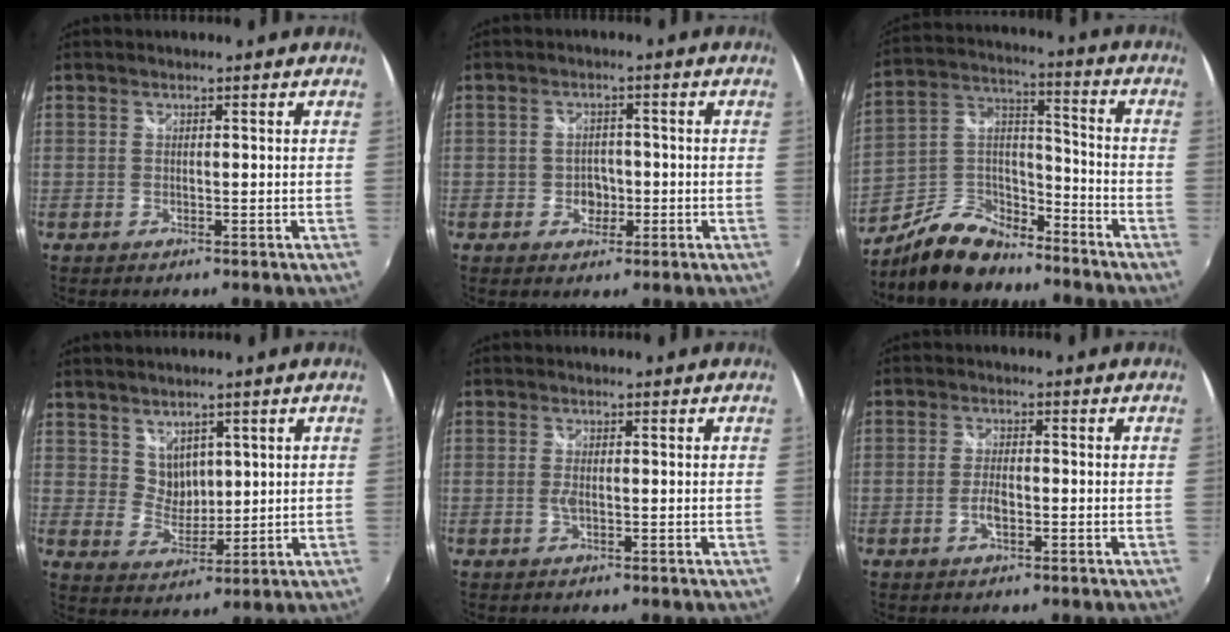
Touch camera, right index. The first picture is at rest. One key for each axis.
{"total": 3.5, "fx": -0.9, "fy": 3.0, "fz": 1.5, "tx": -0.027, "ty": 0.005, "tz": -0.012}
{"total": 13.1, "fx": -10.1, "fy": 6.0, "fz": 5.7, "tx": -0.135, "ty": 0.029, "tz": -0.179}
{"total": 5.0, "fx": 2.9, "fy": 3.7, "fz": 1.7, "tx": -0.019, "ty": 0.001, "tz": 0.060}
{"total": 1.5, "fx": -0.2, "fy": 0.4, "fz": 1.5, "tx": -0.031, "ty": -0.002, "tz": -0.004}
{"total": 3.4, "fx": -1.2, "fy": 1.4, "fz": 2.9, "tx": -0.061, "ty": -0.001, "tz": -0.025}